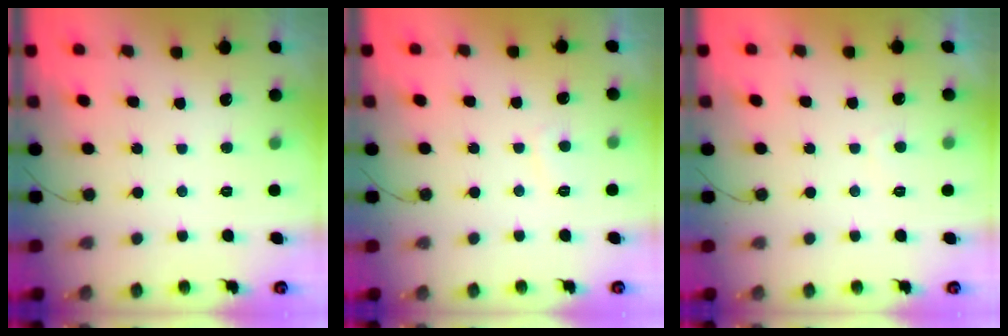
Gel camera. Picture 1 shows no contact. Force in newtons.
{"total": 1.2, "press": 1.1, "slide": 0.5}
{"total": 0.6, "press": 0.3, "slide": 0.5}